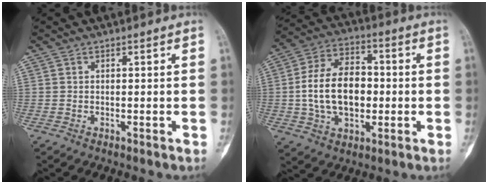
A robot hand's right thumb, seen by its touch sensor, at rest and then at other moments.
{"total": 15.6, "force": [-0.7, 10.2, 11.8], "torque": [-0.195, 0.023, -0.009]}